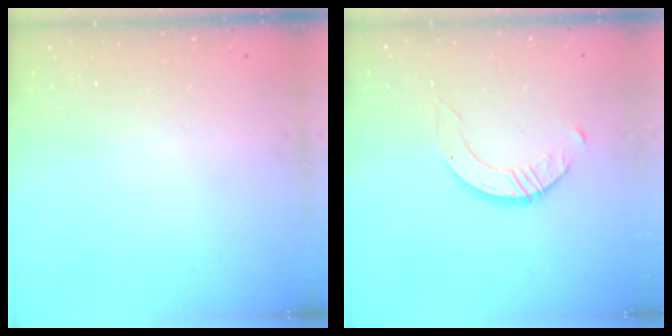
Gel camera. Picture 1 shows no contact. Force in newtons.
{"total": 2.5, "press": 2.5, "slide": 0.3}